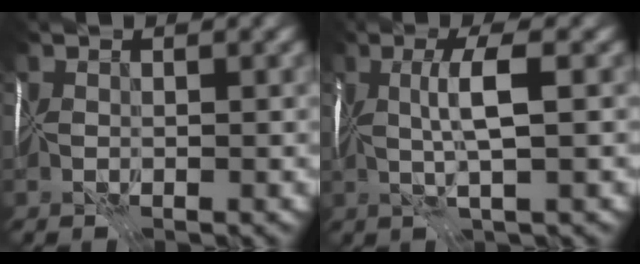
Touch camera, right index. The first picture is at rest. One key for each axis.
{"total": 2.7, "fx": 0.0, "fy": -1.1, "fz": 2.4, "tx": -0.035, "ty": -0.007, "tz": 0.003}